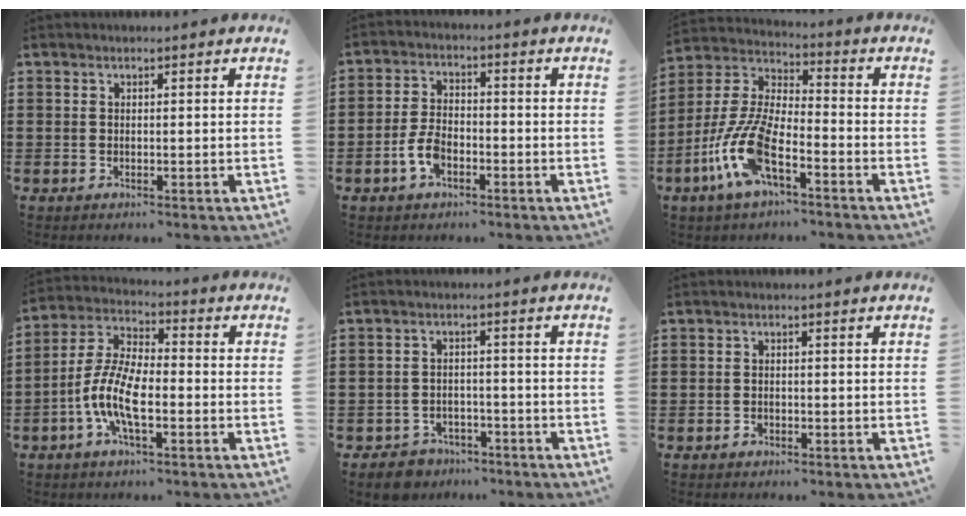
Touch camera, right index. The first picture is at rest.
{"total": 4.9, "force": [-2.1, 2.5, 3.7], "torque": [-0.091, -0.005, -0.044]}
{"total": 11.4, "force": [-5.8, 3.8, 9.0], "torque": [-0.234, -0.021, -0.119]}
{"total": 8.9, "force": [-3.1, 3.3, 7.7], "torque": [-0.190, -0.012, -0.066]}
{"total": 4.1, "force": [-3.8, 1.4, 0.4], "torque": [-0.027, 0.002, -0.080]}
{"total": 0.8, "force": [-0.6, 0.3, 0.4], "torque": [-0.010, -0.005, -0.010]}